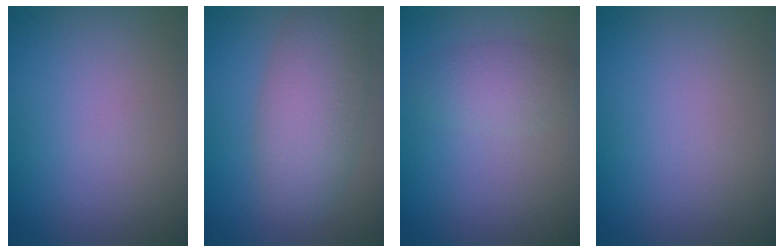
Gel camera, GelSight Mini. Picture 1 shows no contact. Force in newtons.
{"total": 5.7, "press": 5.7, "slide": 0.1}
{"total": 2.5, "press": 2.5, "slide": 0.1}
{"total": 0.0}